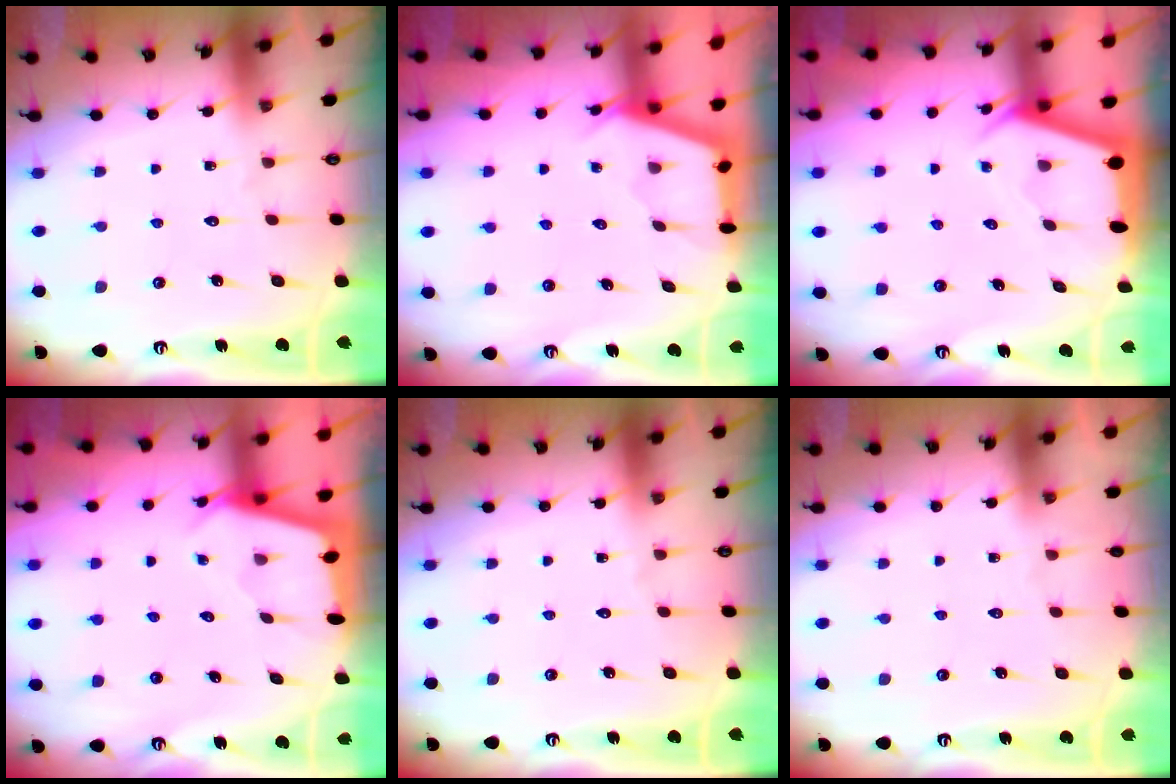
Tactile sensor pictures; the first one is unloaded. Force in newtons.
{"total": 2.8, "press": 2.8, "slide": 0.4}
{"total": 2.2, "press": 2.2, "slide": 0.3}
{"total": 2.4, "press": 2.4, "slide": 0.3}
{"total": 0.0}
{"total": 0.0}